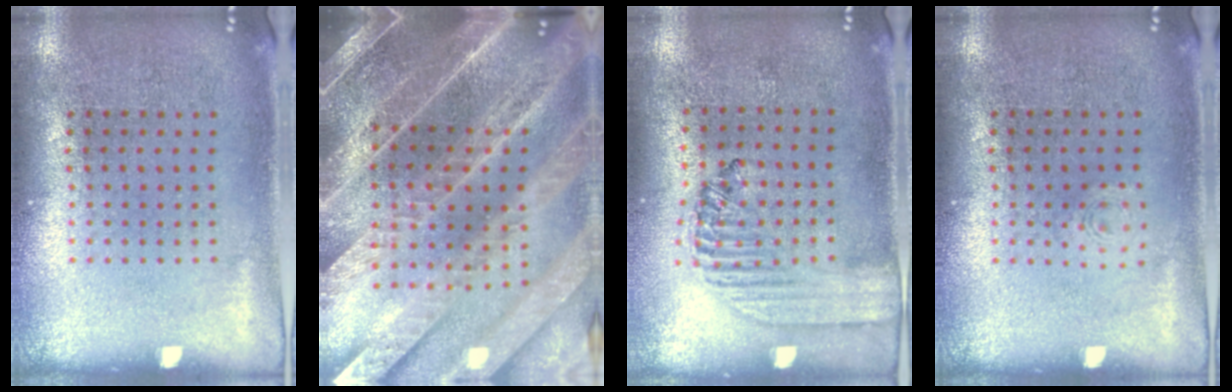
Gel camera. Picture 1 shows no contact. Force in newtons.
{"total": 4.4, "press": 4.0, "slide": 2.0}
{"total": 1.4, "press": 1.3, "slide": 0.5}
{"total": 0.6, "press": 0.6, "slide": 0.1}